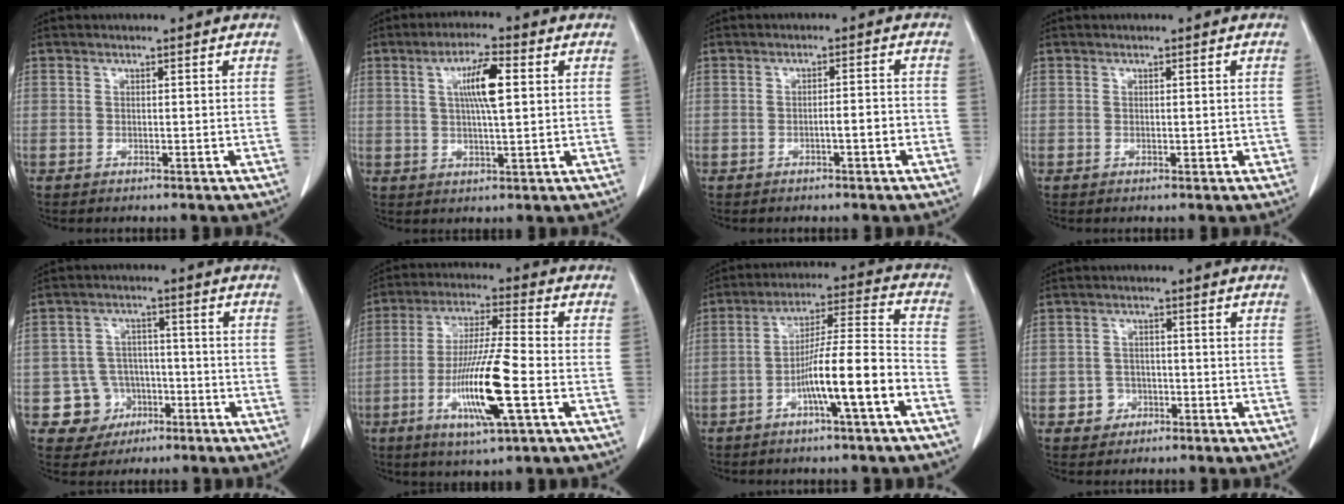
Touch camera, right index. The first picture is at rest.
{"total": 7.0, "force": [1.7, 0.8, 6.7], "torque": [-0.122, 0.005, 0.031]}
{"total": 2.6, "force": [-1.1, 0.2, 2.4], "torque": [-0.036, 0.003, -0.018]}
{"total": 1.0, "force": [-0.1, 0.6, 0.8], "torque": [-0.010, 0.001, 0.000]}
{"total": 6.5, "force": [-2.5, 6.0, 0.4], "torque": [0.000, 0.015, -0.031]}
{"total": 13.6, "force": [-4.2, 0.6, 12.9], "torque": [-0.251, -0.016, -0.078]}
{"total": 12.0, "force": [-5.0, 0.0, 10.9], "torque": [-0.190, 0.015, -0.085]}
{"total": 2.9, "force": [-1.3, 2.6, 0.4], "torque": [-0.003, 0.011, -0.018]}